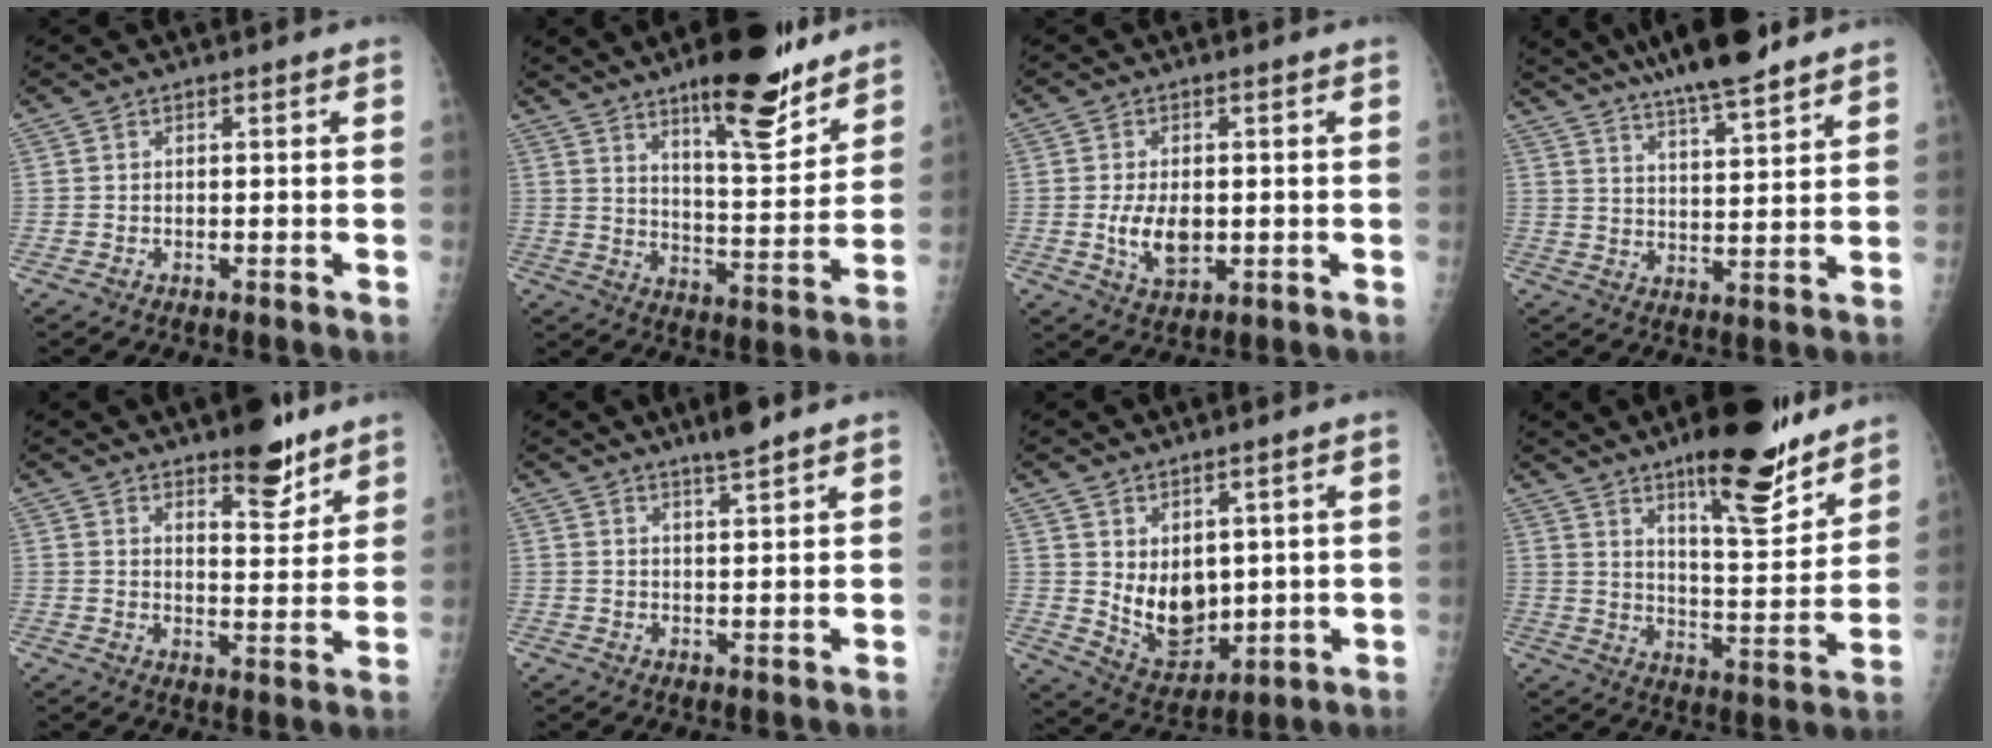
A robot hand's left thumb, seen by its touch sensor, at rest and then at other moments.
{"total": 16.5, "force": [11.6, 4.7, 10.8], "torque": [-0.119, -0.082, 0.181]}
{"total": 6.5, "force": [-0.6, 3.7, 5.3], "torque": [-0.089, -0.010, -0.003]}
{"total": 14.3, "force": [11.7, 2.2, 7.9], "torque": [-0.110, -0.046, 0.186]}
{"total": 9.1, "force": [6.6, 3.2, 5.3], "torque": [-0.050, -0.047, 0.100]}
{"total": 4.1, "force": [3.3, 0.2, 2.5], "torque": [-0.039, -0.019, 0.057]}
{"total": 9.6, "force": [1.7, 6.4, 7.0], "torque": [-0.079, -0.030, 0.056]}
{"total": 17.9, "force": [12.6, 5.0, 11.6], "torque": [-0.126, -0.086, 0.196]}